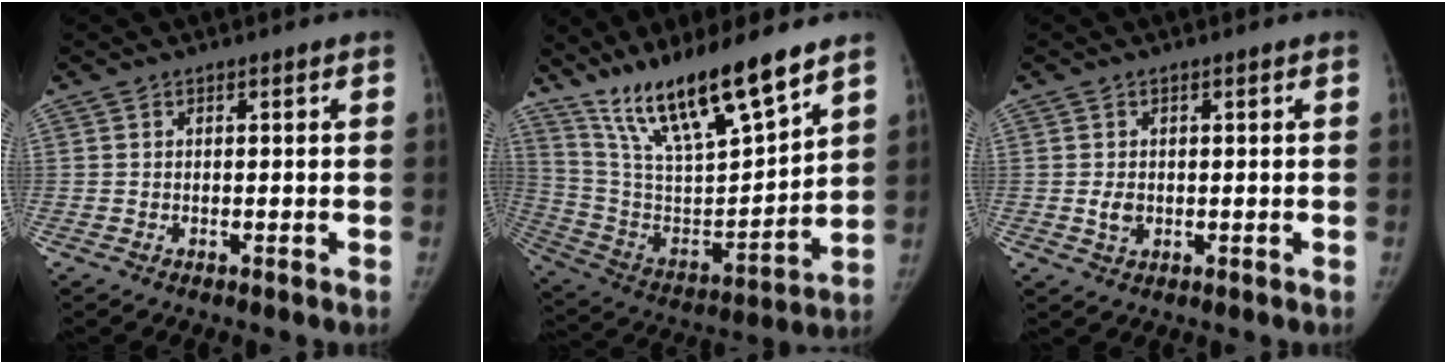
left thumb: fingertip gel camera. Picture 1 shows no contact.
{"total": 21.7, "force": [15.8, 4.3, 14.2], "torque": [-0.226, -0.069, 0.296]}
{"total": 2.3, "force": [0.0, 1.7, 1.5], "torque": [-0.025, -0.003, 0.002]}